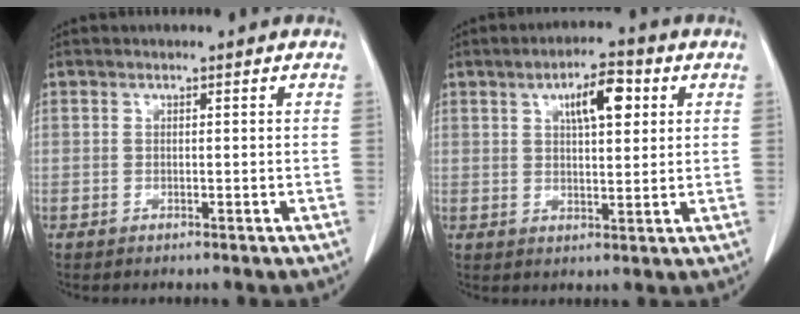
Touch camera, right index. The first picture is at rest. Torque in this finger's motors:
{"motor_torque": [0.87, 0.34, 0.31, 0.10]}